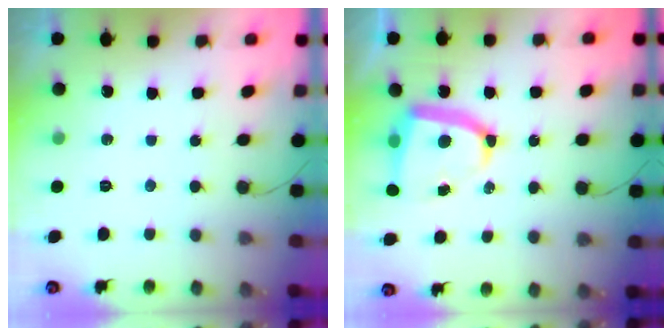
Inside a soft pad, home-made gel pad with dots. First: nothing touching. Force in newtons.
{"total": 12.8, "press": 12.5, "slide": 2.3}